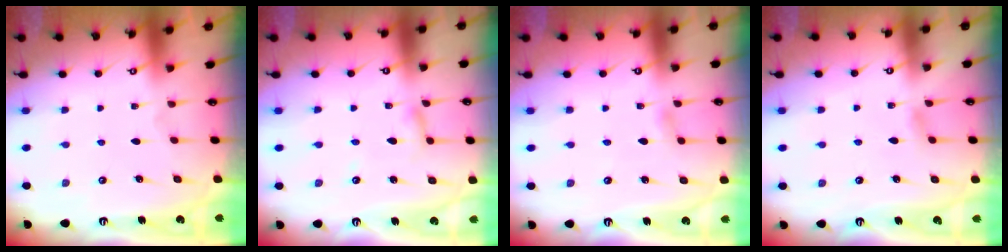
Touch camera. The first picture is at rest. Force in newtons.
{"total": 2.7, "press": 2.7, "slide": 0.1}
{"total": 3.3, "press": 3.3, "slide": 0.4}
{"total": 4.9, "press": 4.9, "slide": 0.5}